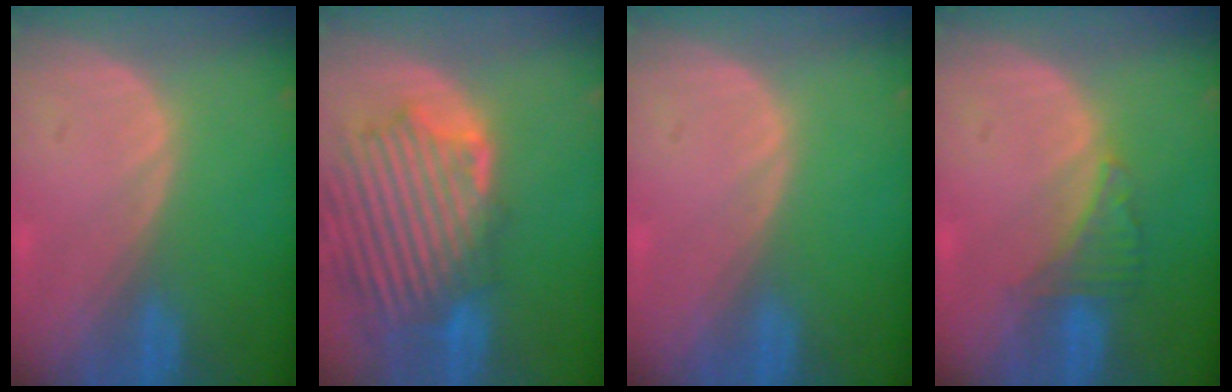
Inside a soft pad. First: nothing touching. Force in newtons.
{"total": 12.7, "press": 11.5, "slide": 5.3}
{"total": 0.0}
{"total": 3.2, "press": 3.2, "slide": 0.2}